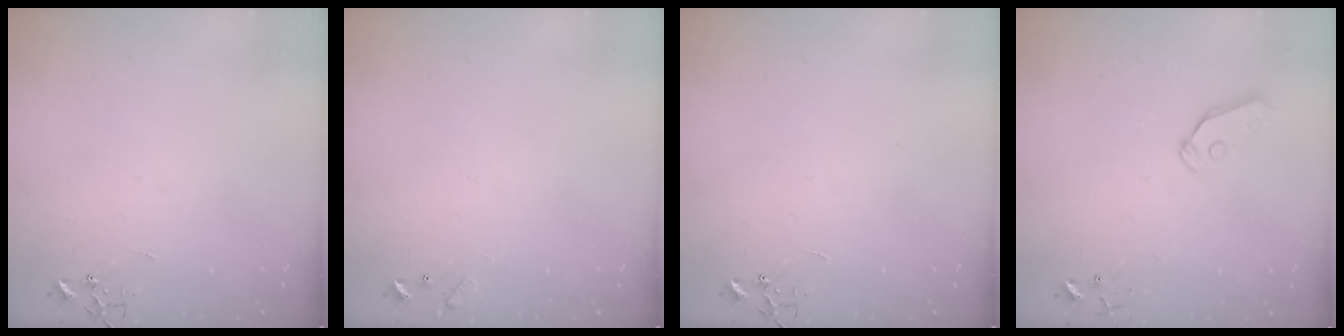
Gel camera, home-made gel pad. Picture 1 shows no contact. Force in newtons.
{"total": 6.4, "press": 6.4, "slide": 0.5}
{"total": 0.0}
{"total": 6.0, "press": 6.0, "slide": 0.5}